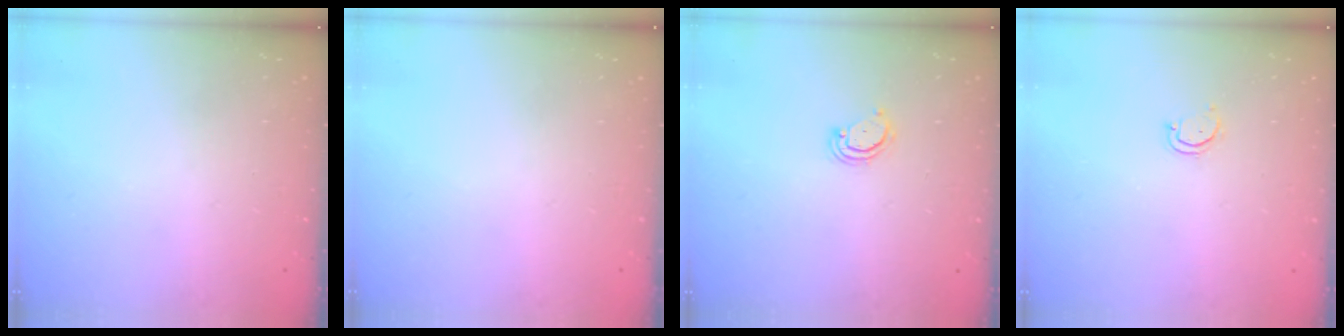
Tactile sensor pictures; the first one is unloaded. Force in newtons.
{"total": 0.0}
{"total": 3.5, "press": 3.5, "slide": 0.3}
{"total": 2.6, "press": 2.6, "slide": 0.2}